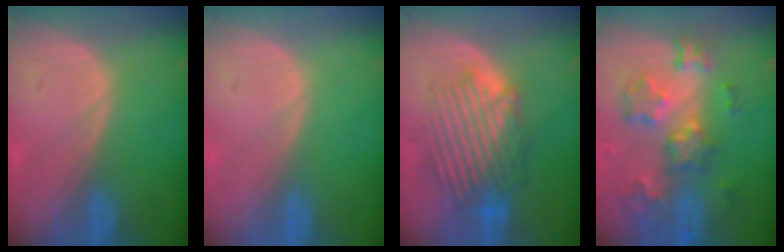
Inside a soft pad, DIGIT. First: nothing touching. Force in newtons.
{"total": 0.0}
{"total": 8.9, "press": 8.6, "slide": 2.3}
{"total": 9.2, "press": 8.1, "slide": 4.5}